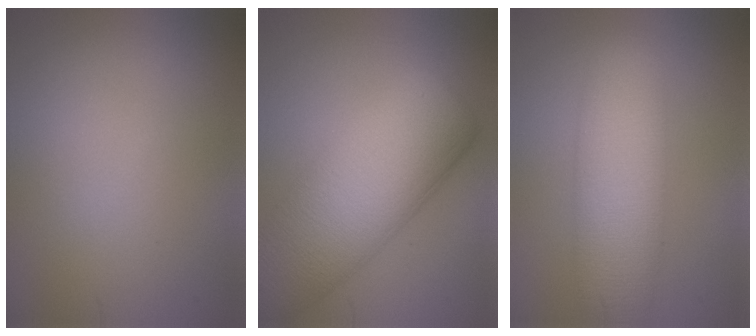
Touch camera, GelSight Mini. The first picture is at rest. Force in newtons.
{"total": 12.4, "press": 12.4, "slide": 0.4}
{"total": 7.6, "press": 7.6, "slide": 0.3}